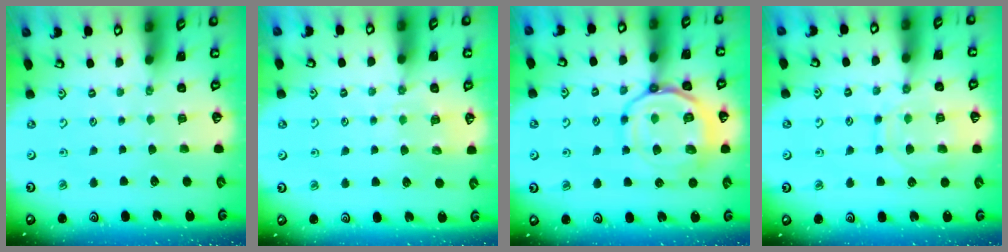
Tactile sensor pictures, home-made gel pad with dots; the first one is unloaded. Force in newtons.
{"total": 6.3, "press": 6.3, "slide": 0.8}
{"total": 15.3, "press": 15.3, "slide": 1.4}
{"total": 11.7, "press": 11.7, "slide": 1.1}